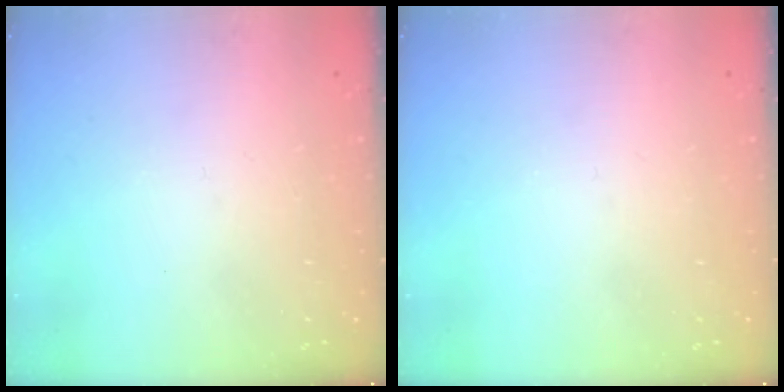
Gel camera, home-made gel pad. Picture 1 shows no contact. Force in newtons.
{"total": 0.0}